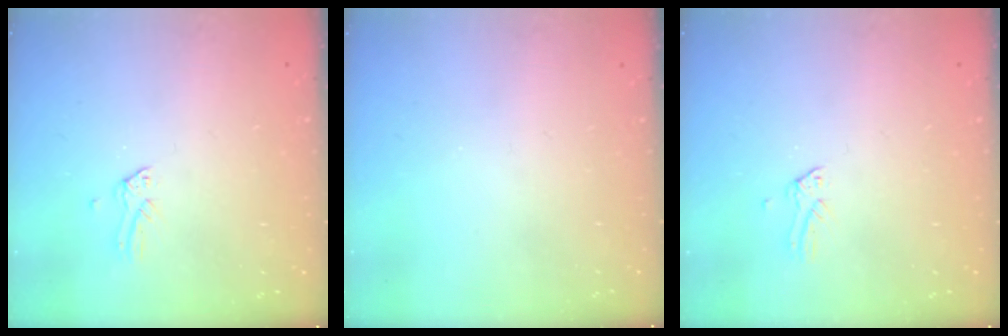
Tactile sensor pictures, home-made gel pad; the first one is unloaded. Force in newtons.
{"total": 0.0}
{"total": 0.0}